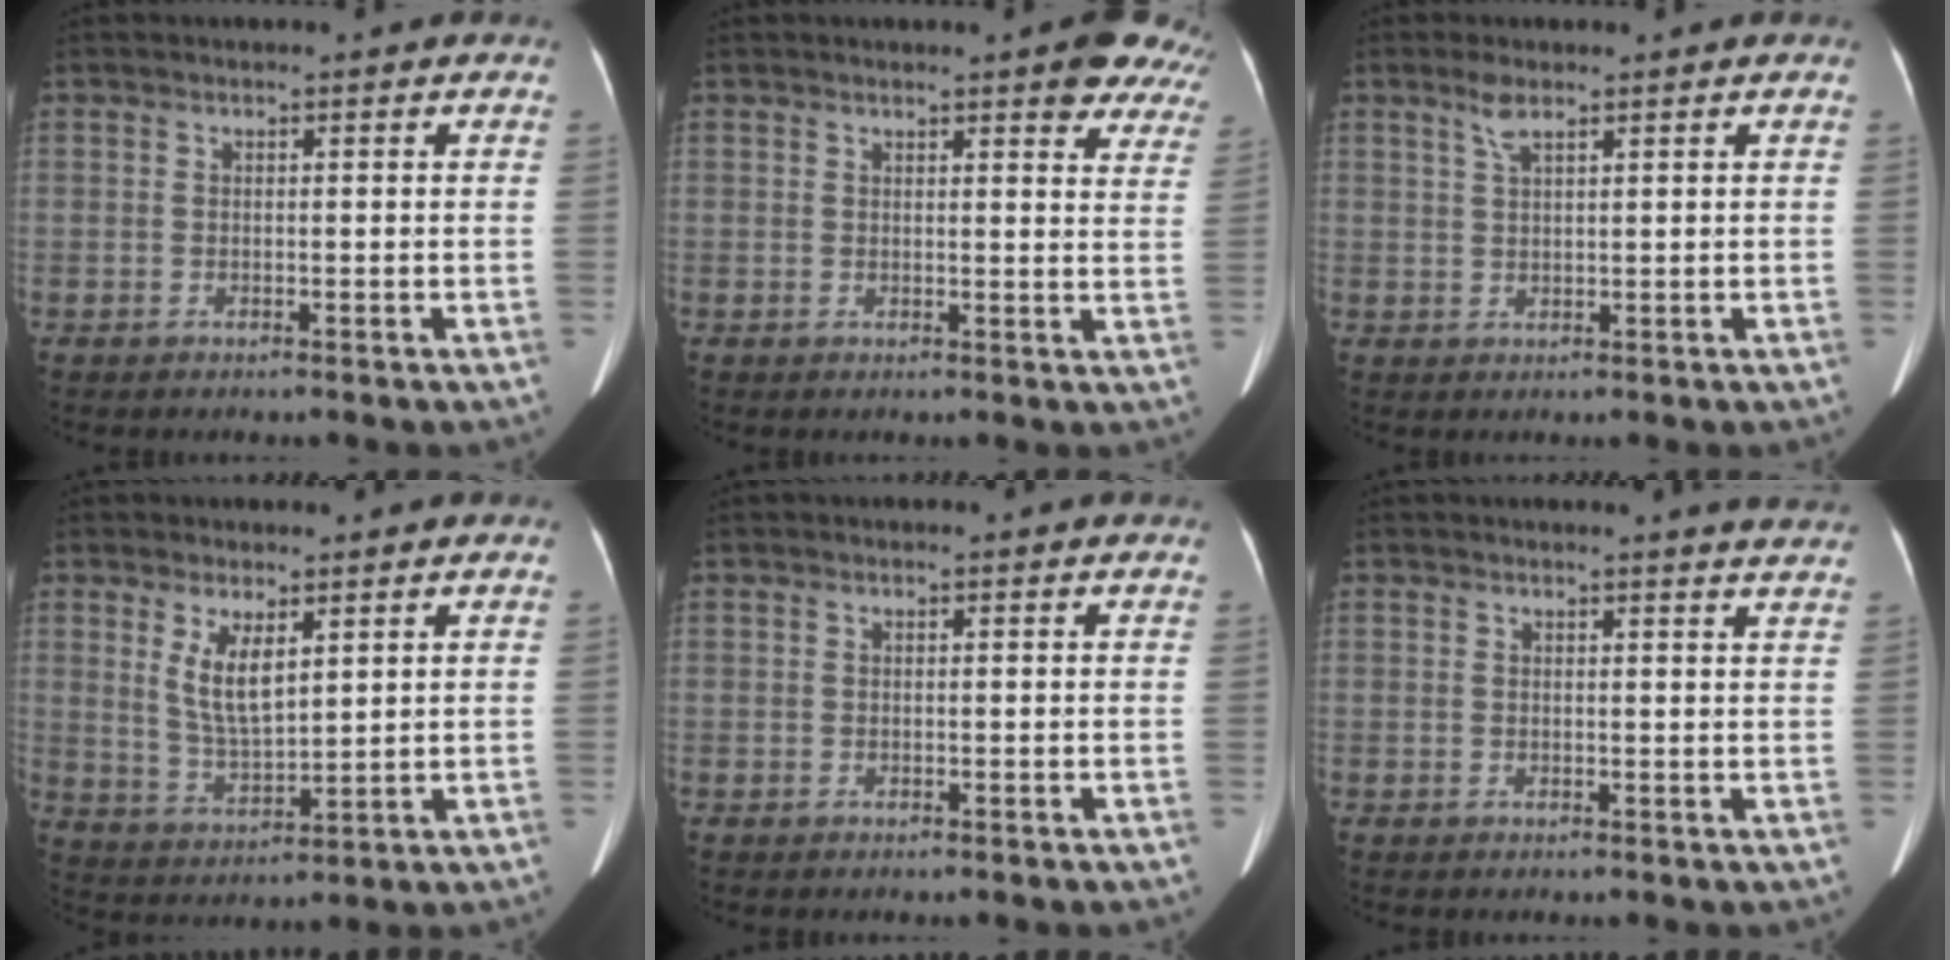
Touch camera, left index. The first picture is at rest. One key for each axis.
{"total": 8.2, "fx": 6.5, "fy": 1.8, "fz": 4.6, "tx": -0.032, "ty": -0.013, "tz": 0.056}
{"total": 2.3, "fx": 1.6, "fy": 0.6, "fz": 1.6, "tx": -0.038, "ty": 0.008, "tz": 0.039}
{"total": 6.1, "fx": 2.8, "fy": 2.0, "fz": 5.0, "tx": -0.103, "ty": -0.008, "tz": 0.064}
{"total": 0.6, "fx": 0.6, "fy": 0.1, "fz": 0.1, "tx": -0.008, "ty": 0.002, "tz": 0.001}
{"total": 5.3, "fx": 5.1, "fy": -0.4, "fz": 1.4, "tx": -0.015, "ty": -0.013, "tz": 0.032}